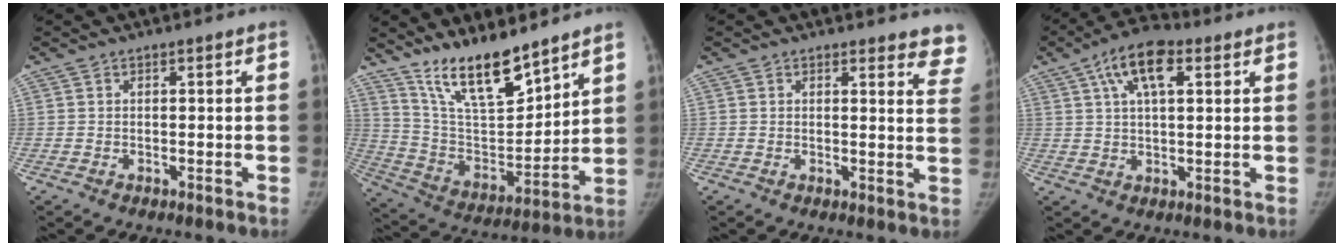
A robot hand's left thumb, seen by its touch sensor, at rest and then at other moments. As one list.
[{"total": 16.2, "force": [12.6, 4.8, 9.0], "torque": [-0.118, -0.080, 0.237]}, {"total": 8.1, "force": [7.6, 2.2, 2.0], "torque": [0.024, -0.043, 0.051]}, {"total": 10.1, "force": [4.3, 4.6, 8.0], "torque": [-0.131, 0.012, 0.069]}]